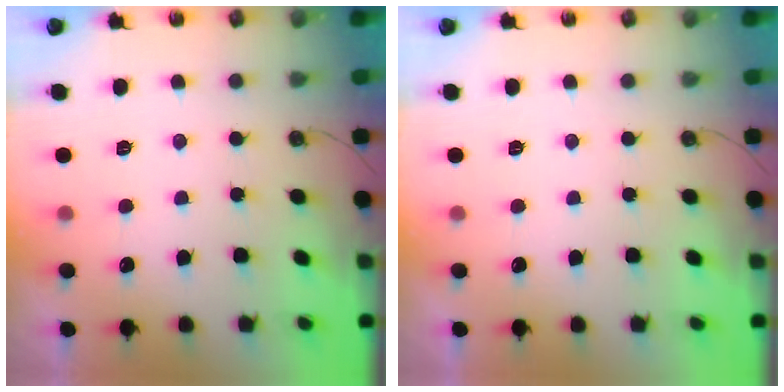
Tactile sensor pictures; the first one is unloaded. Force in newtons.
{"total": 0.0}